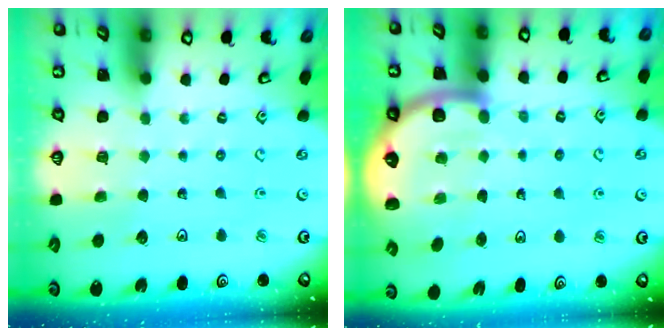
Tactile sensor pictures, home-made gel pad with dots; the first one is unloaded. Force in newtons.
{"total": 7.1, "press": 7.0, "slide": 1.5}